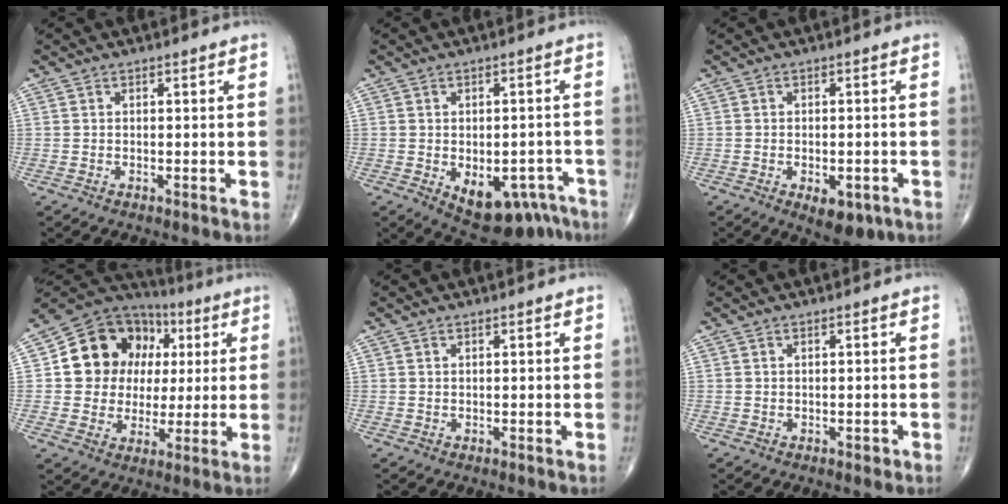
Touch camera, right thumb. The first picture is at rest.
{"total": 12.1, "force": [-6.3, 7.0, 7.6], "torque": [-0.071, 0.030, -0.076]}
{"total": 6.5, "force": [-2.8, 3.3, 4.9], "torque": [-0.063, 0.006, -0.027]}
{"total": 16.7, "force": [3.3, 14.2, 8.1], "torque": [-0.090, 0.022, 0.057]}
{"total": 0.0}
{"total": 0.7, "force": [-0.2, 0.5, 0.5], "torque": [-0.004, 0.000, -0.002]}